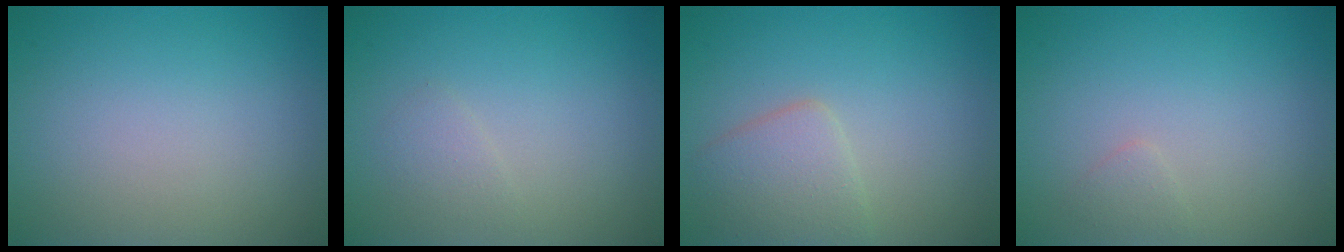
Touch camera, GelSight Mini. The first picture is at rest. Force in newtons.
{"total": 1.0, "press": 1.0, "slide": 0.0}
{"total": 3.1, "press": 3.1, "slide": 0.1}
{"total": 0.7, "press": 0.7, "slide": 0.0}